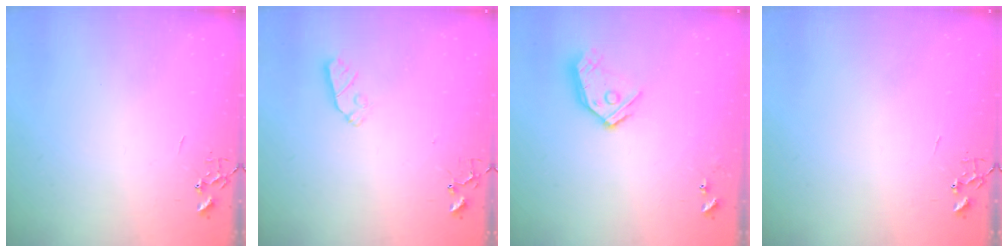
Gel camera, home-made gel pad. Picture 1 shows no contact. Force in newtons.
{"total": 6.6, "press": 6.6, "slide": 0.2}
{"total": 13.2, "press": 13.1, "slide": 1.6}
{"total": 0.0}